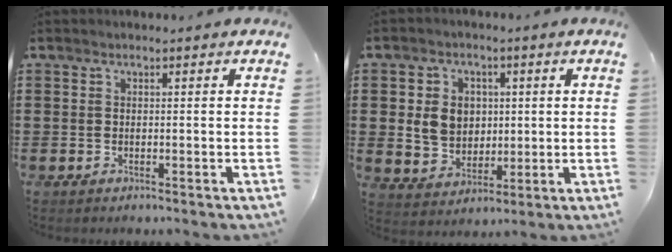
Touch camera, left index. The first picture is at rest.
{"total": 6.3, "force": [1.0, 5.5, 2.9], "torque": [-0.068, 0.014, 0.017]}